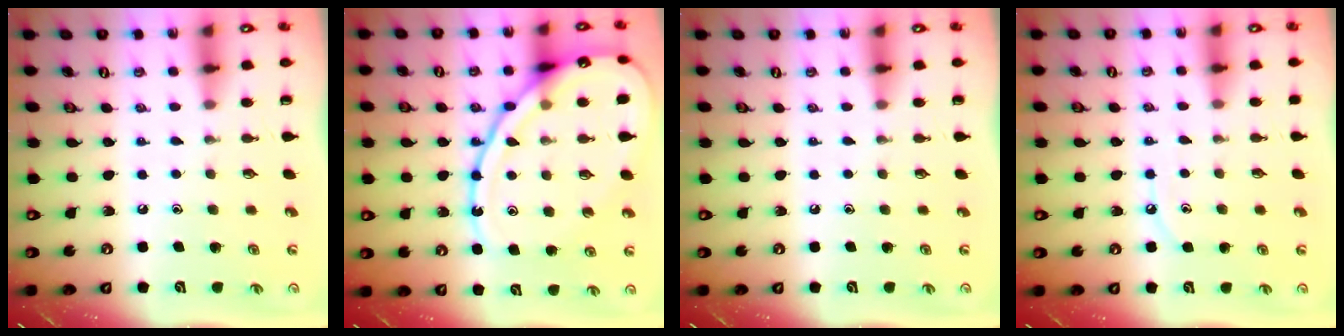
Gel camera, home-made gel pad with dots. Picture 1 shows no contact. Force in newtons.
{"total": 18.1, "press": 18.0, "slide": 1.6}
{"total": 0.0}
{"total": 6.2, "press": 6.1, "slide": 0.6}